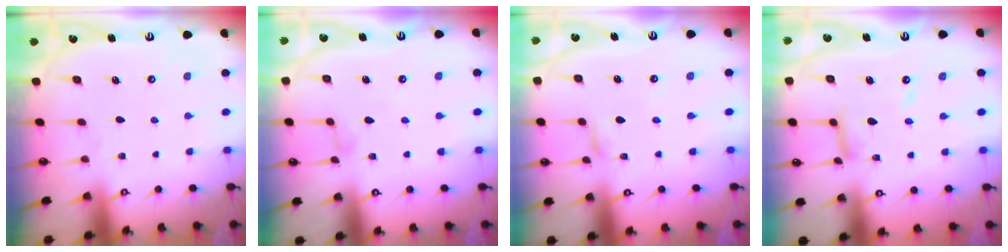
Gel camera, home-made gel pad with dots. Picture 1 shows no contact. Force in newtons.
{"total": 4.1, "press": 4.1, "slide": 0.6}
{"total": 2.4, "press": 2.4, "slide": 0.1}
{"total": 10.1, "press": 10.0, "slide": 0.9}